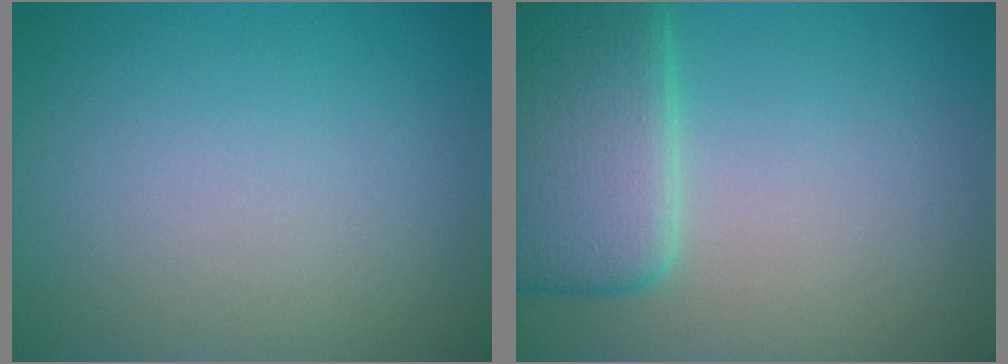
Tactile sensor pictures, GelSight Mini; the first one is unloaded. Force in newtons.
{"total": 6.8, "press": 6.8, "slide": 0.5}